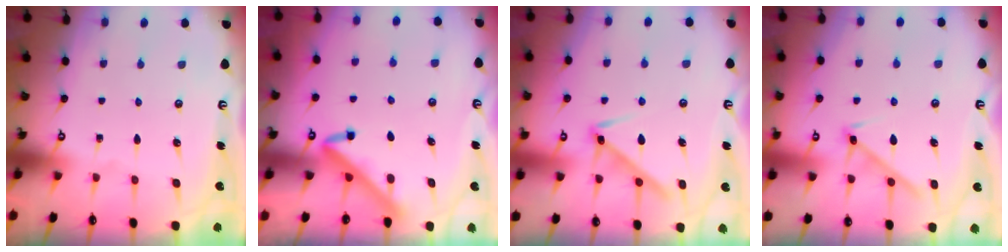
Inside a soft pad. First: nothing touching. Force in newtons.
{"total": 5.8, "press": 5.8, "slide": 0.3}
{"total": 9.7, "press": 9.7, "slide": 0.1}
{"total": 8.0, "press": 8.0, "slide": 0.5}